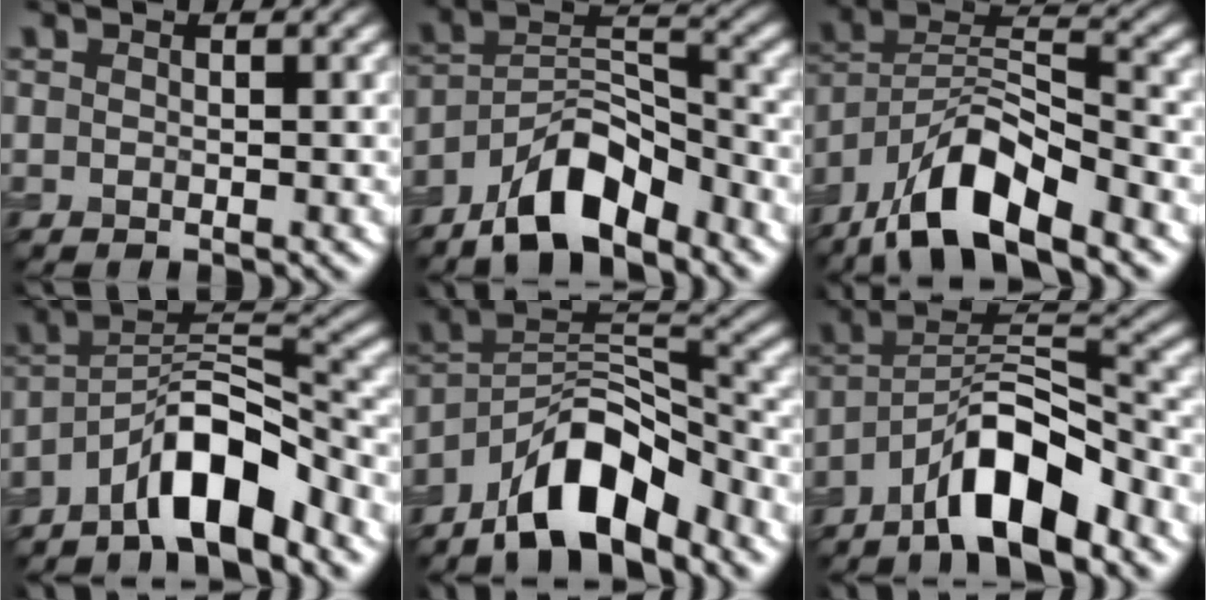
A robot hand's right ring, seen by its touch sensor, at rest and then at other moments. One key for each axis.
{"total": 8.0, "fx": -5.8, "fy": 3.0, "fz": 4.6, "tx": -0.069, "ty": 0.009, "tz": -0.113}
{"total": 10.5, "fx": -7.2, "fy": 3.4, "fz": 6.8, "tx": -0.113, "ty": 0.012, "tz": -0.142}
{"total": 8.2, "fx": -5.3, "fy": 2.3, "fz": 5.8, "tx": -0.088, "ty": 0.016, "tz": -0.099}
{"total": 9.5, "fx": -6.7, "fy": 3.5, "fz": 5.7, "tx": -0.085, "ty": 0.010, "tz": -0.132}
{"total": 9.2, "fx": -5.9, "fy": 2.7, "fz": 6.4, "tx": -0.101, "ty": 0.018, "tz": -0.108}